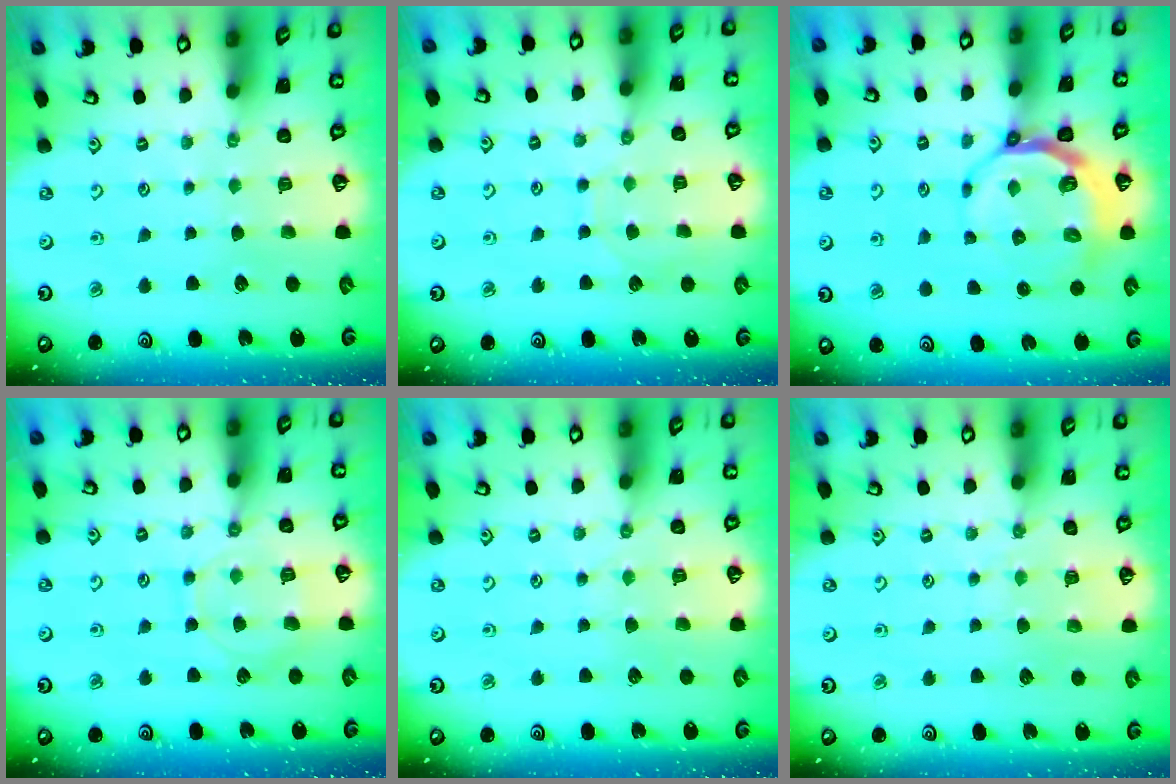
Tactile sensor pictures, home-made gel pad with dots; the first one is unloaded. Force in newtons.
{"total": 5.6, "press": 5.6, "slide": 0.5}
{"total": 7.4, "press": 6.6, "slide": 3.5}
{"total": 9.5, "press": 9.4, "slide": 1.0}
{"total": 4.0, "press": 3.9, "slide": 0.6}
{"total": 7.4, "press": 7.3, "slide": 0.8}